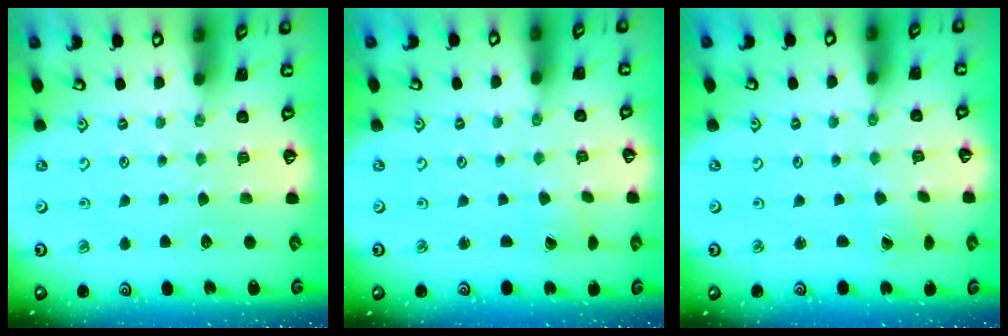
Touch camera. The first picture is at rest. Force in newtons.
{"total": 1.2, "press": 1.2, "slide": 0.1}
{"total": 0.0}